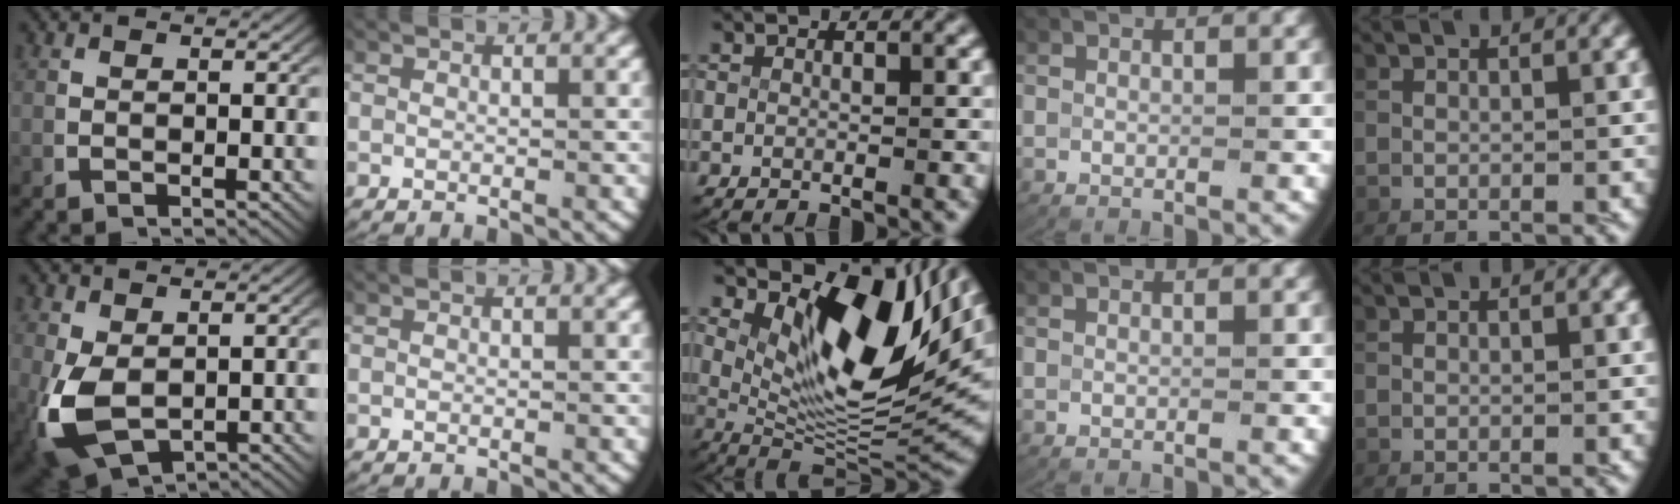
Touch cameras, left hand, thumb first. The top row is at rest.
{"thumb": {"total": 7.3, "force": [-1.7, 4.7, 5.2], "torque": [-0.135, -0.042, -0.002]}, "middle": {"total": 14.7, "force": [4.5, 7.1, 12.1], "torque": [-0.165, -0.001, 0.069]}}